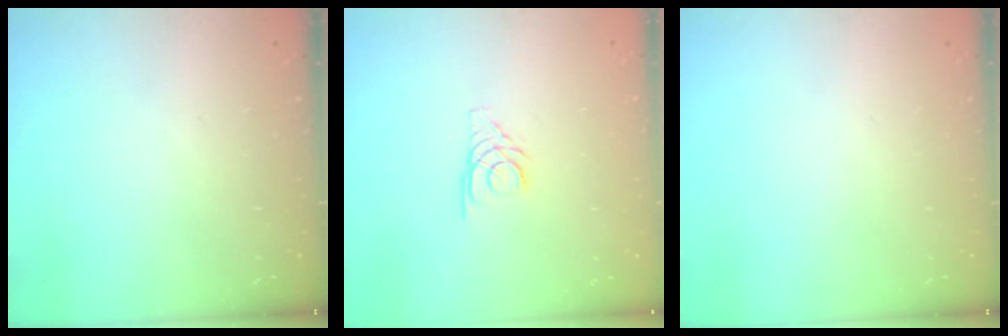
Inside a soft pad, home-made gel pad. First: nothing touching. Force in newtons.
{"total": 3.2, "press": 3.1, "slide": 0.2}
{"total": 0.0}